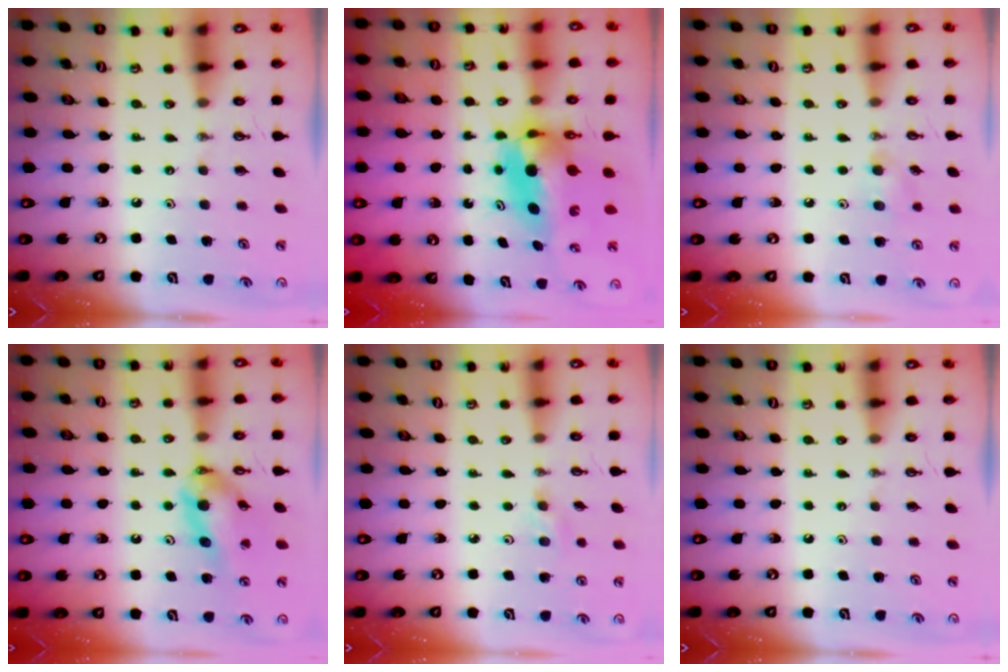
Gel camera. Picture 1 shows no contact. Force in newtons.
{"total": 7.4, "press": 7.2, "slide": 1.6}
{"total": 7.0, "press": 6.8, "slide": 1.5}
{"total": 10.9, "press": 10.9, "slide": 1.2}
{"total": 2.6, "press": 2.5, "slide": 0.8}
{"total": 0.0}